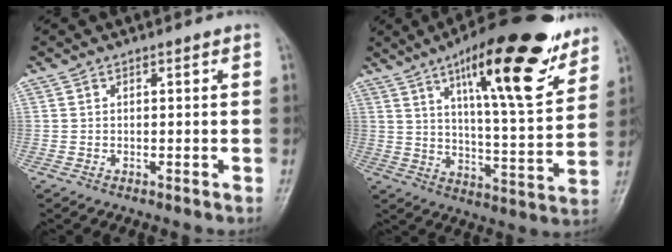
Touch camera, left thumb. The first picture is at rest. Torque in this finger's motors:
{"motor_torque": [0.24, 0.48, 1.77, -1.00, 0.15]}